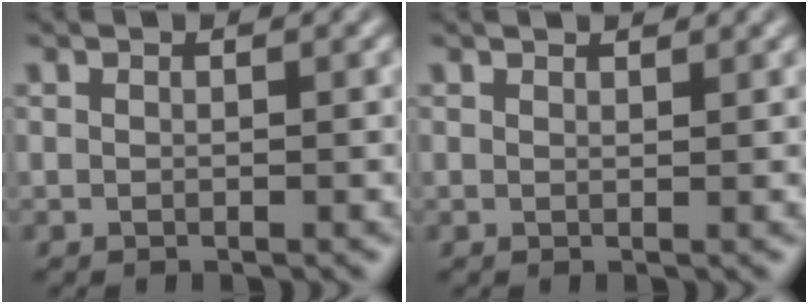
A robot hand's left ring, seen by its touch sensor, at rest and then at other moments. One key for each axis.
{"total": 1.3, "fx": 1.2, "fy": 0.4, "fz": 0.5, "tx": -0.002, "ty": 0.009, "tz": 0.004}